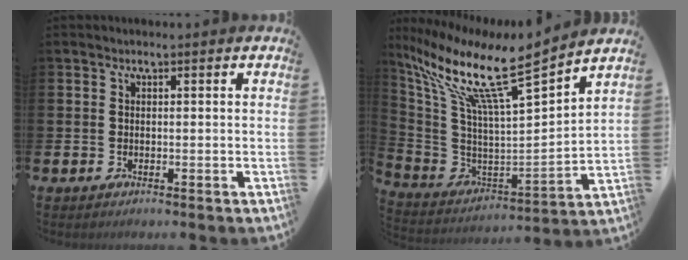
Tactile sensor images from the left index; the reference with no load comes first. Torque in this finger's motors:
{"motor_torque": [1.07, -1.07, 0.49, 0.21]}